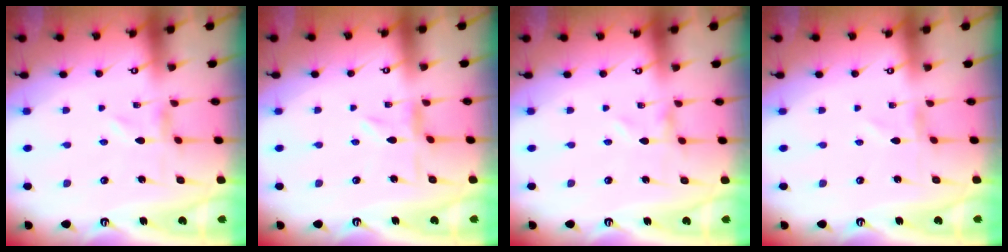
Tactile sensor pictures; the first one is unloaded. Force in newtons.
{"total": 0.8, "press": 0.7, "slide": 0.4}
{"total": 0.0}
{"total": 0.0}